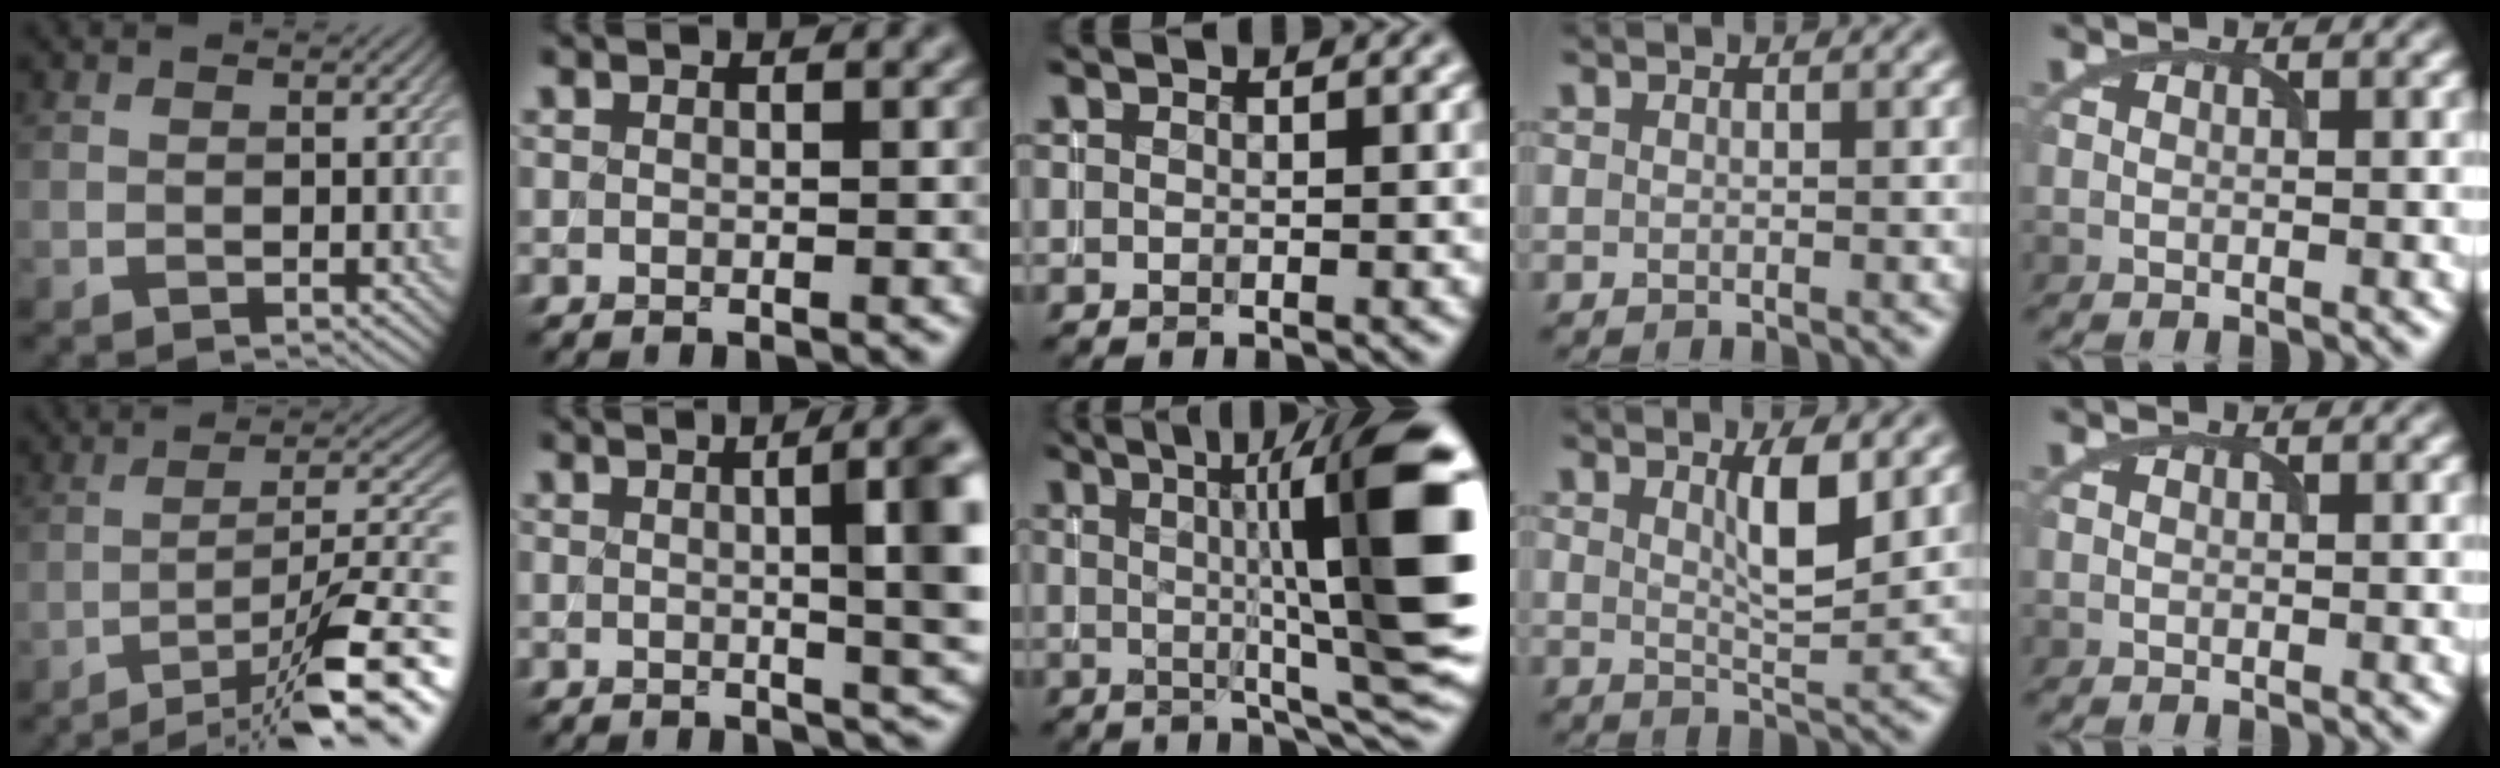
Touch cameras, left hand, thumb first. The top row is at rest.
{"thumb": {"total": 14.9, "force": [-9.4, 3.3, 11.2], "torque": [-0.161, 0.010, -0.144]}, "index": {"total": 9.2, "force": [0.9, 2.7, 8.8], "torque": [-0.073, 0.015, 0.004]}, "middle": {"total": 13.6, "force": [2.1, 2.7, 13.2], "torque": [-0.158, 0.001, 0.029]}, "ring": {"total": 3.6, "force": [1.5, 0.8, 3.2], "torque": [-0.052, -0.007, 0.026]}}